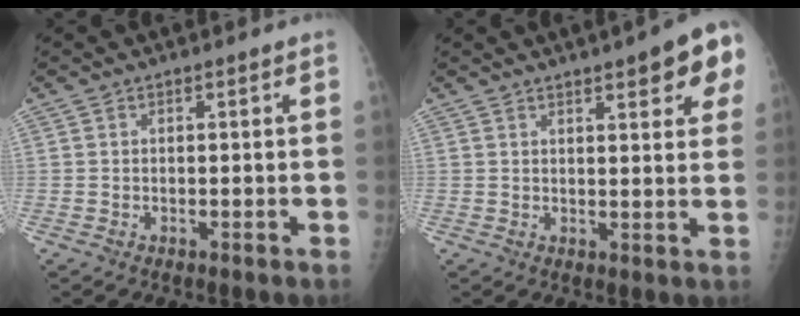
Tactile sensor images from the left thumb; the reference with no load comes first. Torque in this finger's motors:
{"motor_torque": [-0.12, 0.08, 0.16, -0.02, 0.07]}